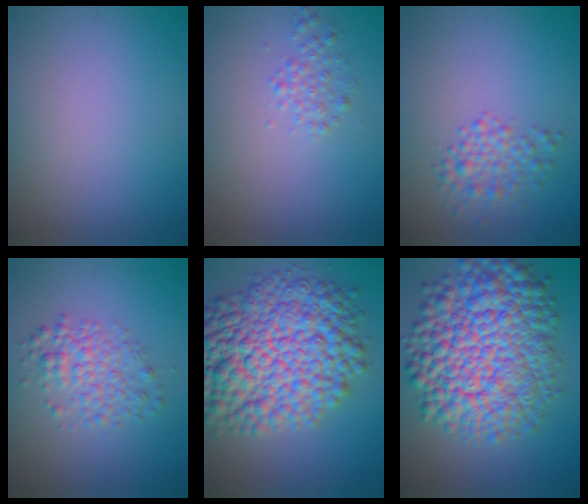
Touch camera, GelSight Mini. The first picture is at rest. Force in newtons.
{"total": 1.5, "press": 1.5, "slide": 0.0}
{"total": 2.5, "press": 2.5, "slide": 0.0}
{"total": 3.1, "press": 3.1, "slide": 0.1}
{"total": 13.4, "press": 13.4, "slide": 0.1}
{"total": 13.6, "press": 13.6, "slide": 0.4}